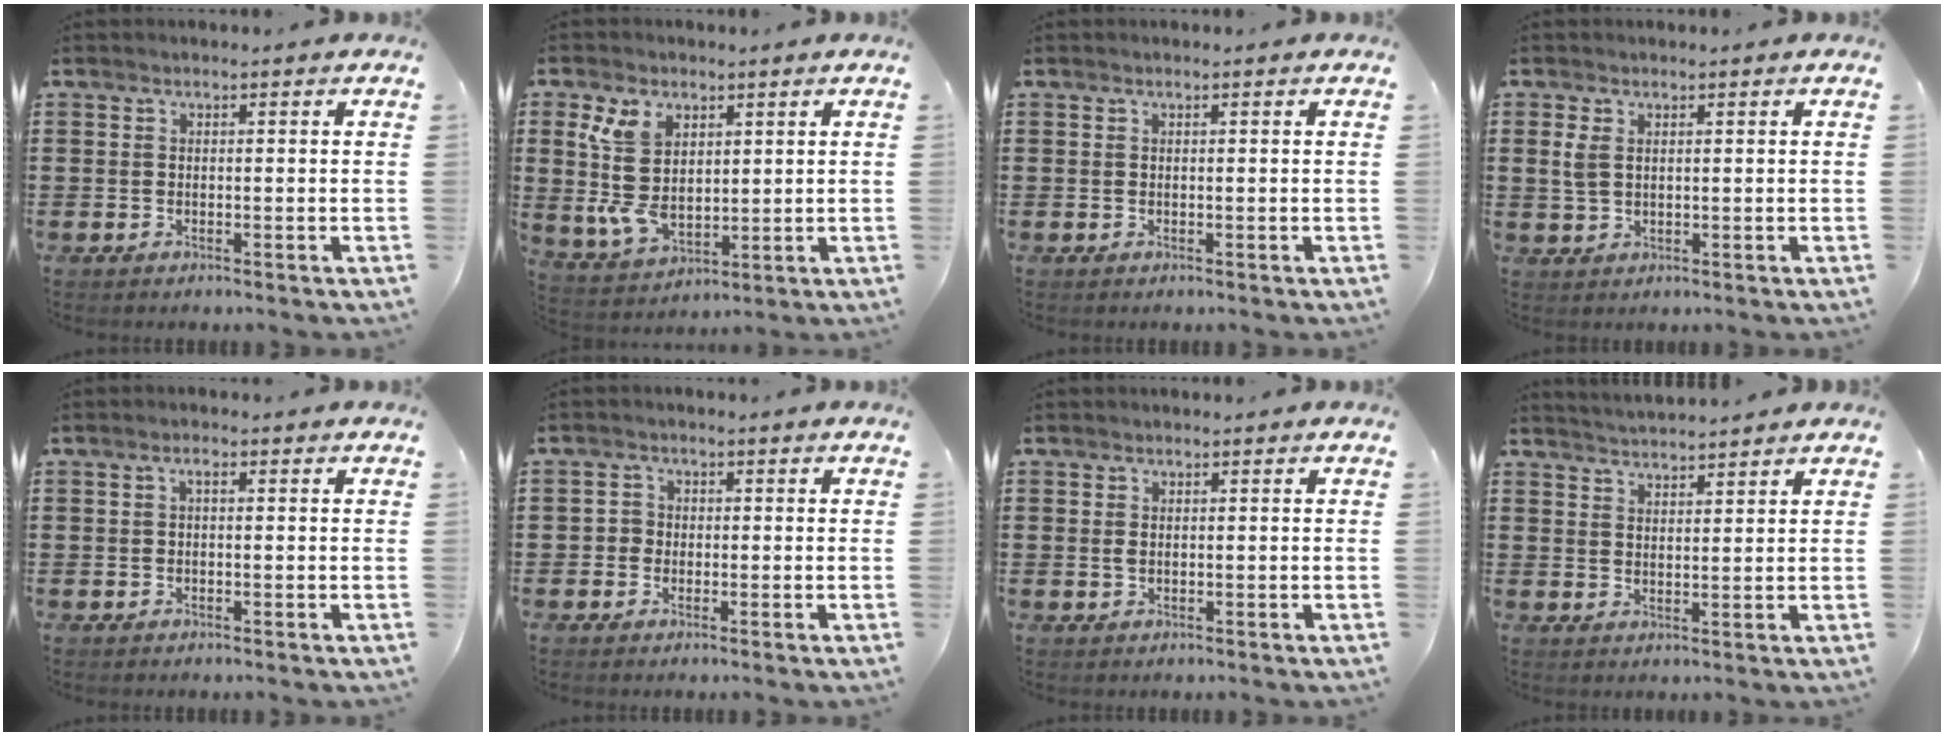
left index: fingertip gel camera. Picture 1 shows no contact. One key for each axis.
{"total": 9.1, "fx": 2.4, "fy": 6.1, "fz": 6.4, "tx": -0.166, "ty": 0.005, "tz": 0.042}
{"total": 0.0}
{"total": 2.3, "fx": 0.6, "fy": 1.5, "fz": 1.7, "tx": -0.046, "ty": 0.006, "tz": 0.008}
{"total": 1.0, "fx": 0.0, "fy": 0.4, "fz": 0.9, "tx": -0.017, "ty": 0.002, "tz": -0.001}
{"total": 1.6, "fx": -0.2, "fy": 1.6, "fz": 0.5, "tx": -0.016, "ty": 0.004, "tz": -0.007}
{"total": 1.1, "fx": 0.1, "fy": 0.8, "fz": 0.7, "tx": -0.016, "ty": 0.006, "tz": 0.002}
{"total": 2.8, "fx": 2.7, "fy": -0.4, "fz": -0.1, "tx": -0.007, "ty": -0.010, "tz": 0.051}